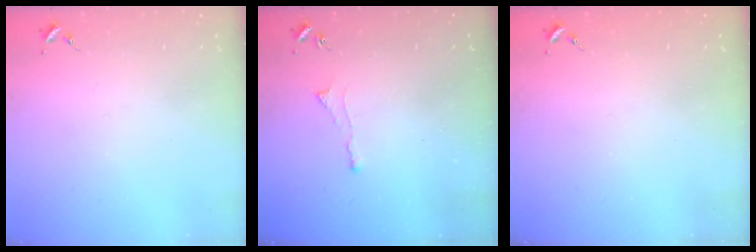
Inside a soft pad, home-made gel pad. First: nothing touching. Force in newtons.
{"total": 3.0, "press": 2.9, "slide": 0.5}
{"total": 0.7, "press": 0.7, "slide": 0.0}